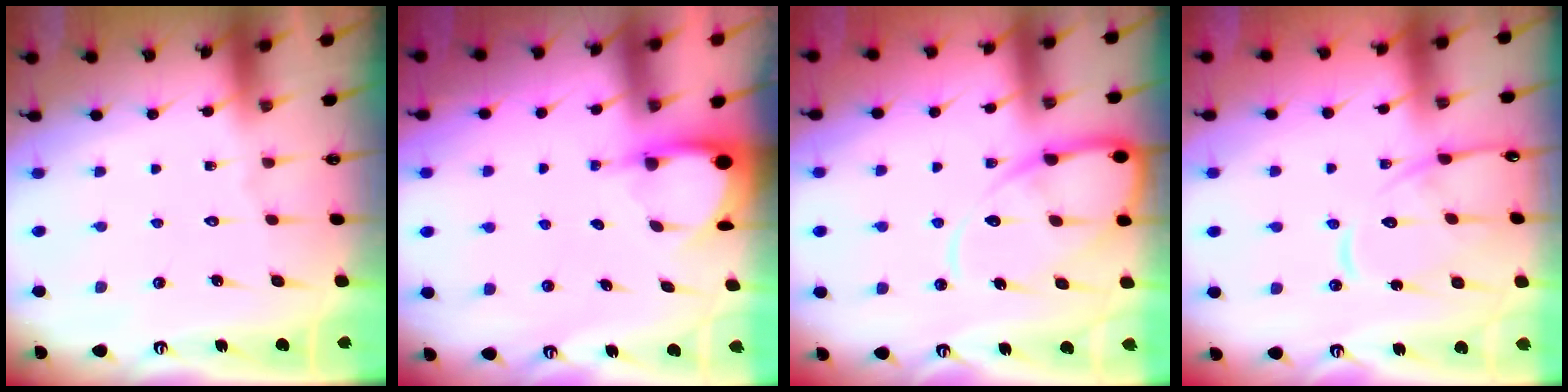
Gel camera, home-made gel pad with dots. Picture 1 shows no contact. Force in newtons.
{"total": 3.5, "press": 3.4, "slide": 0.2}
{"total": 12.3, "press": 12.3, "slide": 1.3}
{"total": 12.5, "press": 12.5, "slide": 1.0}